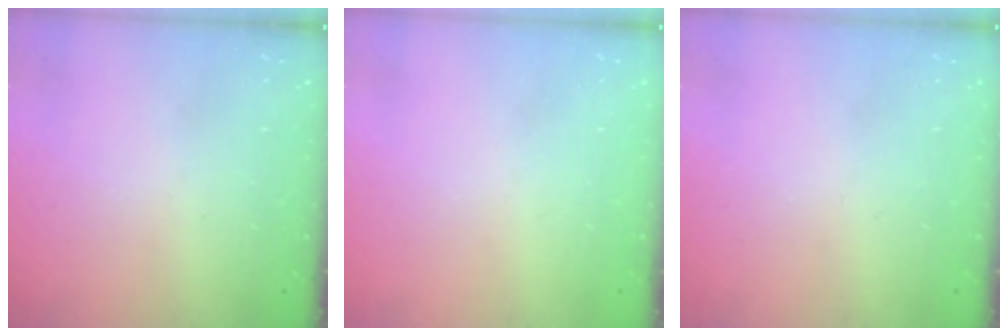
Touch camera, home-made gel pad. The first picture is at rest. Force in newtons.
{"total": 0.0}
{"total": 0.0}